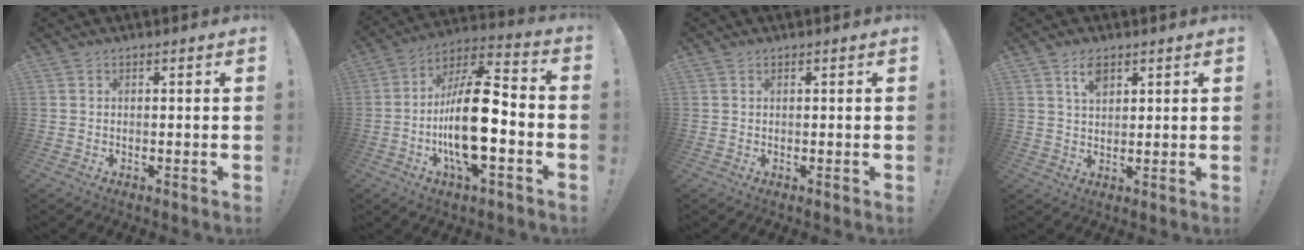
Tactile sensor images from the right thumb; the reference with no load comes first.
{"total": 20.7, "force": [-3.9, 7.6, 18.8], "torque": [-0.335, 0.015, -0.064]}
{"total": 0.0}
{"total": 4.9, "force": [2.7, 2.5, 3.2], "torque": [-0.058, -0.005, 0.047]}